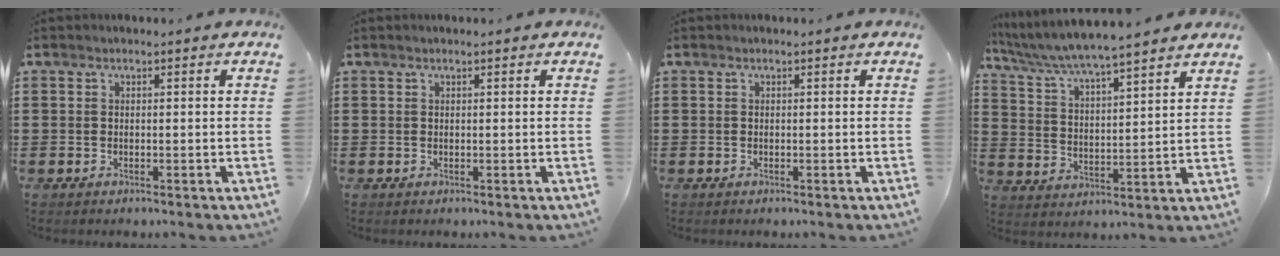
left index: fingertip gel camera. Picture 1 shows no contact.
{"total": 0.0}
{"total": 0.0}
{"total": 5.3, "force": [5.0, -0.6, 1.7], "torque": [-0.056, -0.033, 0.080]}